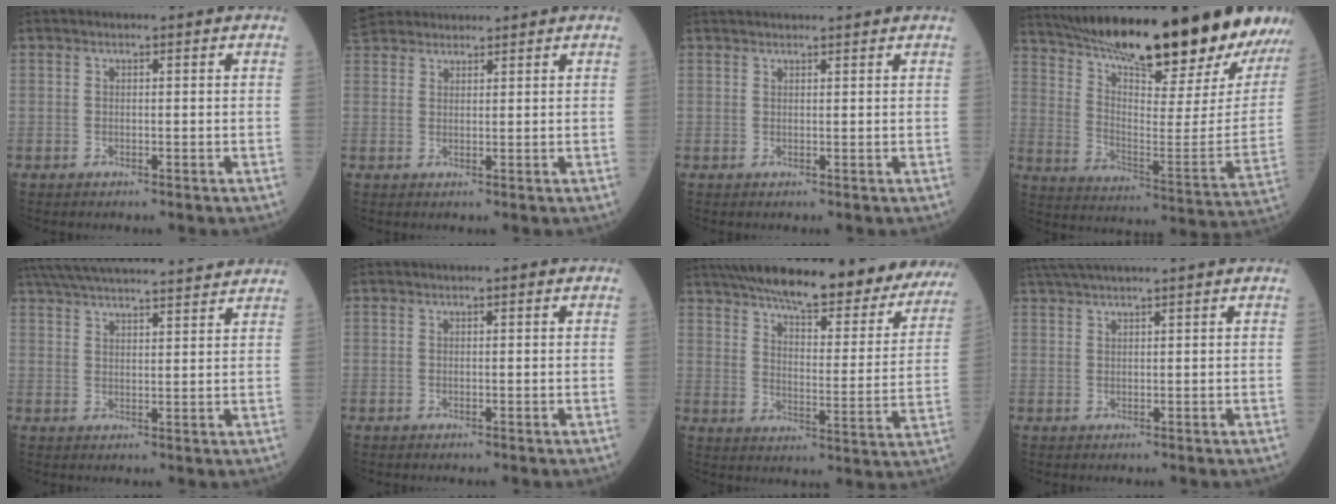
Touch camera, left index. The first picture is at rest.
{"total": 6.4, "force": [5.8, 2.4, 1.5], "torque": [-0.031, 0.033, 0.109]}
{"total": 4.6, "force": [4.3, 0.1, 1.6], "torque": [-0.019, 0.034, 0.059]}
{"total": 31.7, "force": [26.5, 3.7, 17.1], "torque": [-0.275, -0.081, 0.367]}
{"total": 20.8, "force": [19.0, 1.8, 8.1], "torque": [-0.146, 0.037, 0.275]}
{"total": 0.7, "force": [0.2, 0.2, 0.6], "torque": [-0.010, 0.010, 0.001]}
{"total": 30.8, "force": [26.6, 6.2, 14.1], "torque": [-0.225, -0.043, 0.336]}
{"total": 5.1, "force": [4.3, -0.8, 2.6], "torque": [-0.047, 0.030, 0.083]}